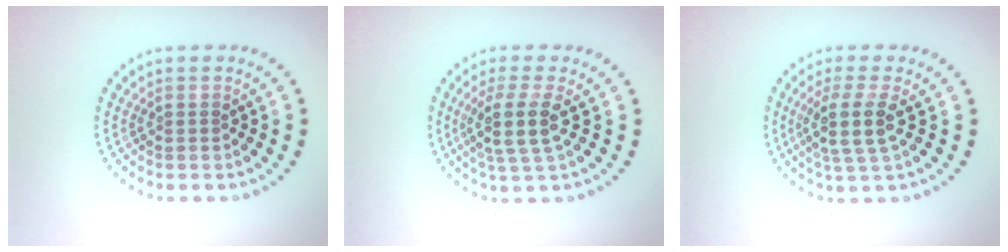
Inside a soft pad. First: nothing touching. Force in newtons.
{"total": 3.5, "press": 2.8, "slide": 2.0}
{"total": 3.5, "press": 2.8, "slide": 2.0}